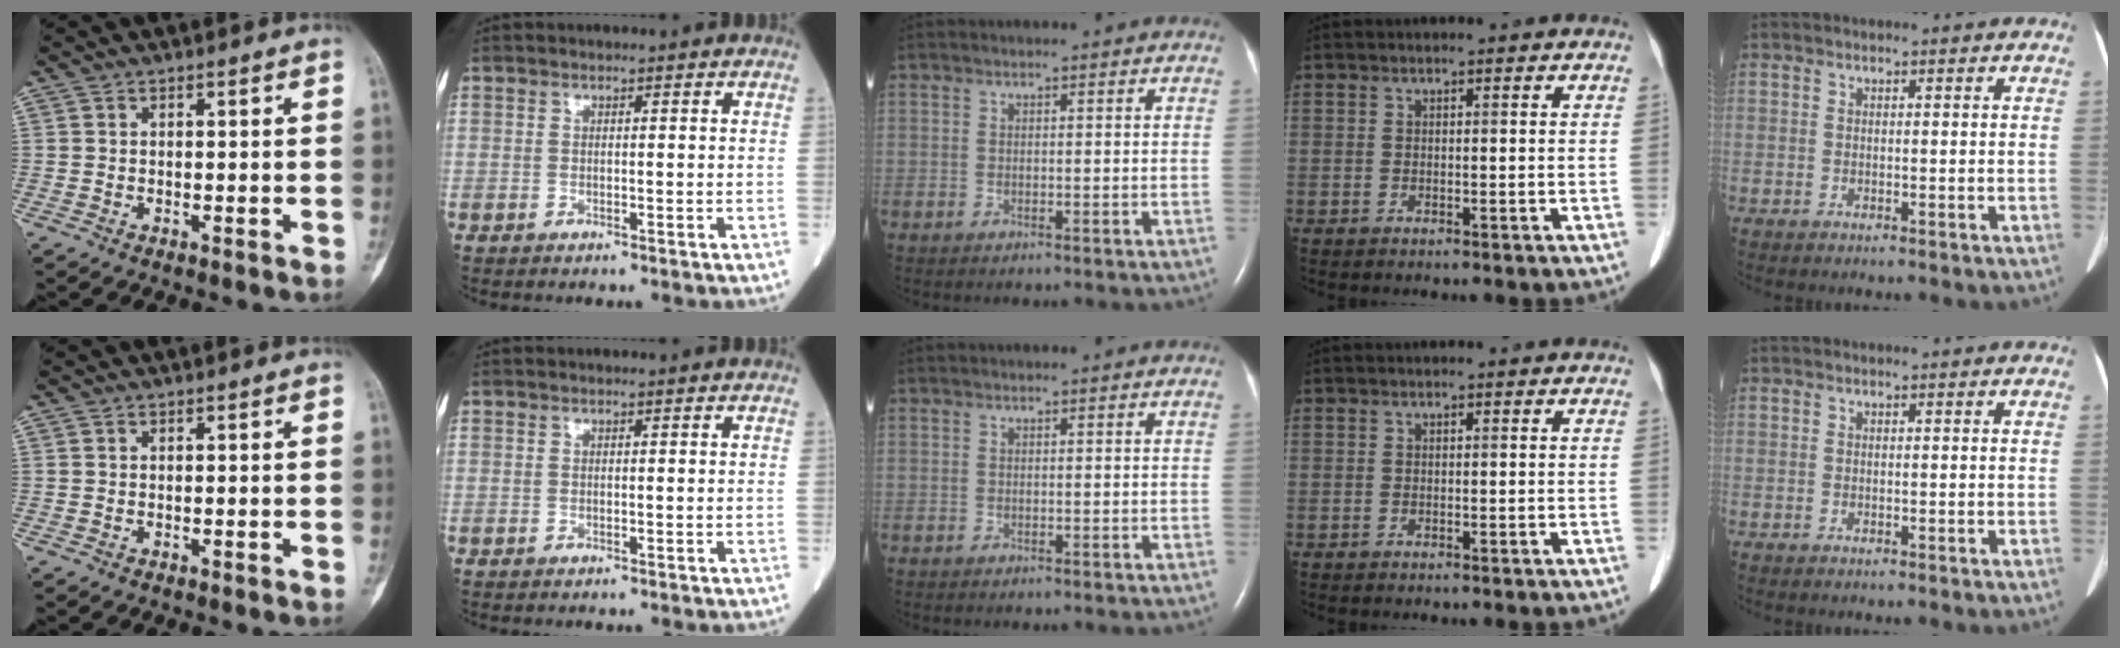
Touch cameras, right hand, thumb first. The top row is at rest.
{}